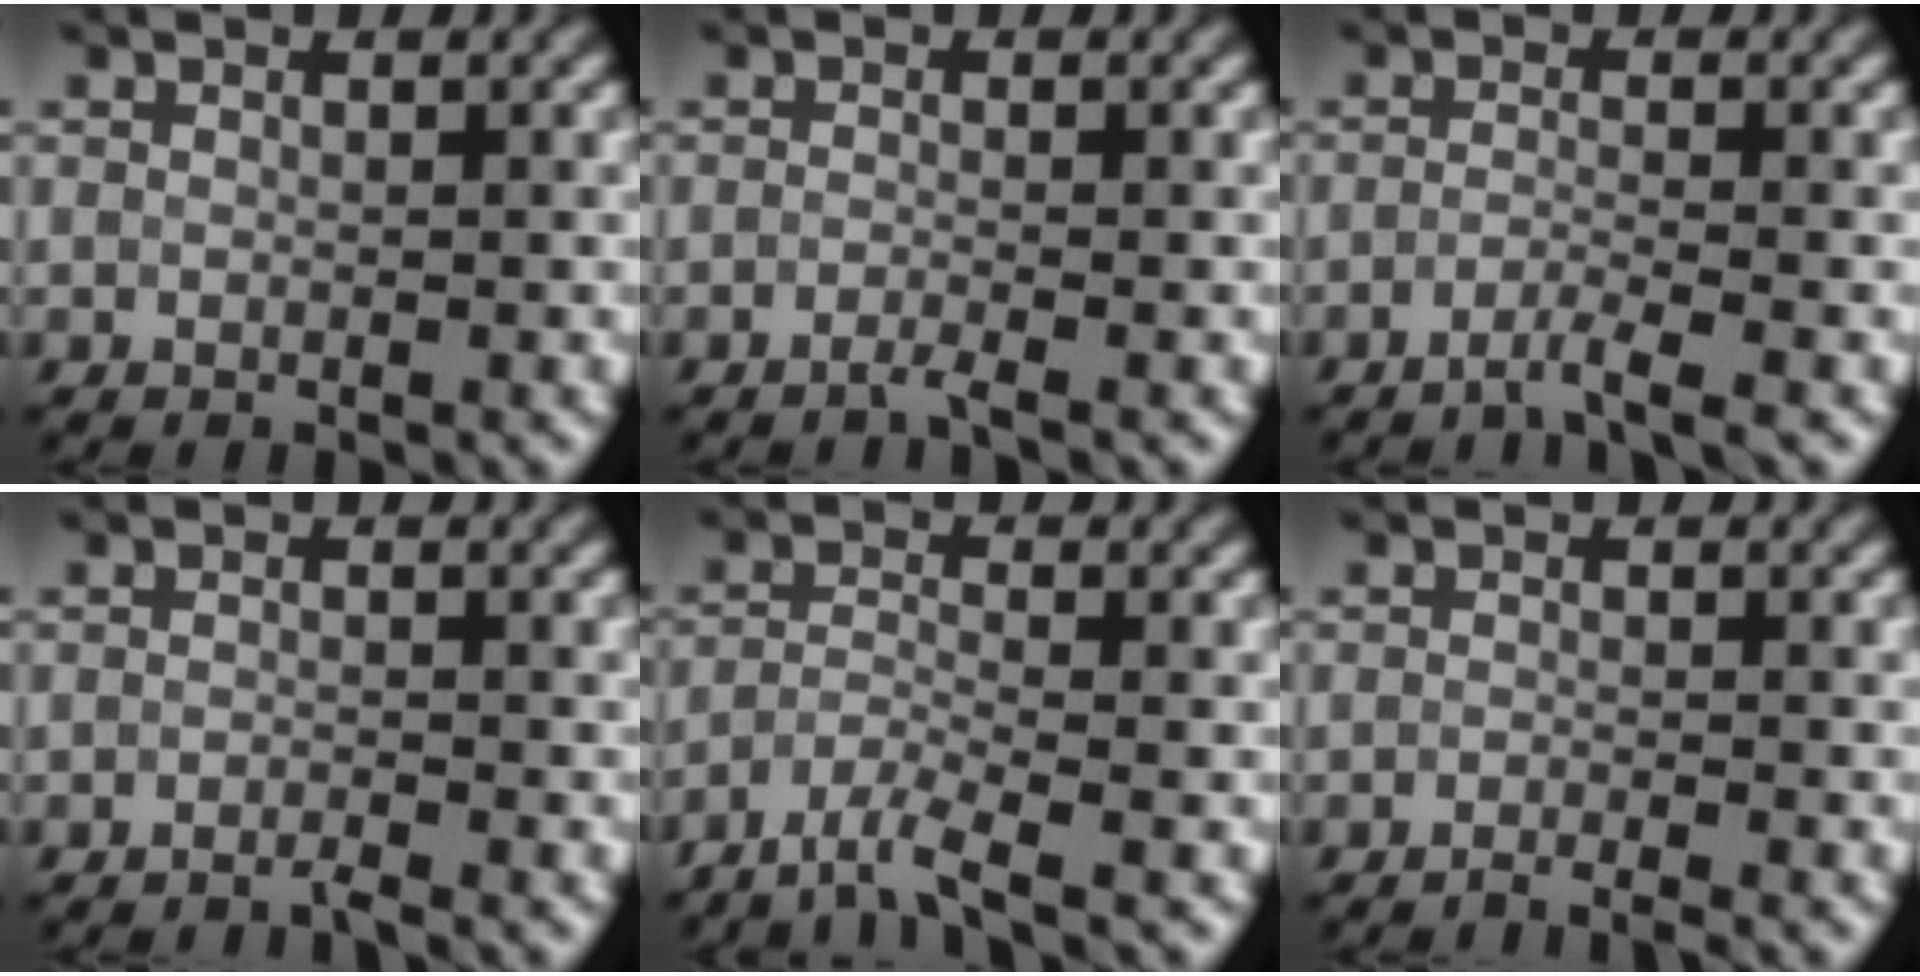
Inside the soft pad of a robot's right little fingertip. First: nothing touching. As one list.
[{"total": 1.5, "force": [-1.5, -0.3, 0.1], "torque": [0.000, -0.006, -0.033]}, {"total": 2.3, "force": [-2.2, -0.3, 0.6], "torque": [-0.007, 0.002, -0.051]}, {"total": 1.6, "force": [-1.6, -0.3, -0.2], "torque": [0.006, -0.005, -0.033]}, {"total": 3.7, "force": [-3.4, 0.1, 1.3], "torque": [-0.032, -0.007, -0.072]}, {"total": 2.1, "force": [-2.1, -0.1, 0.3], "torque": [0.003, -0.007, -0.041]}]